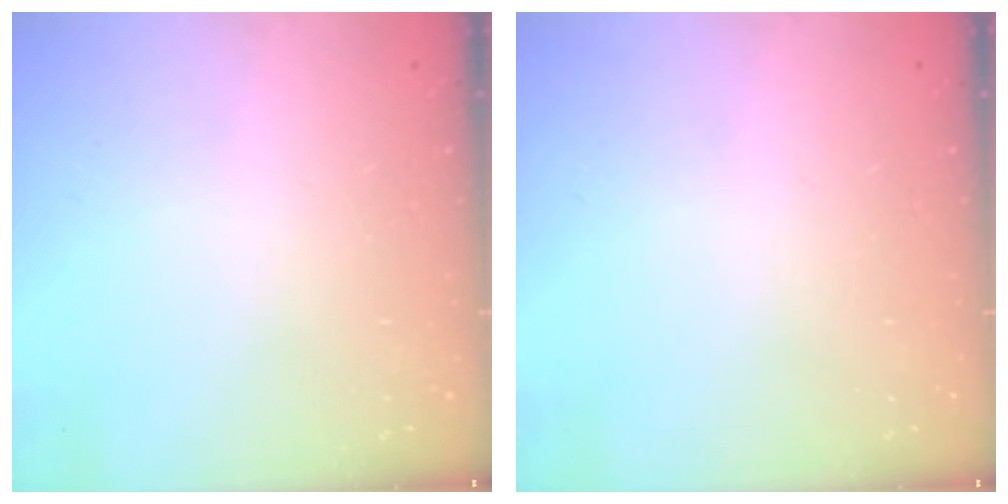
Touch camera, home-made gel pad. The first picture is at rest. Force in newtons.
{"total": 0.0}